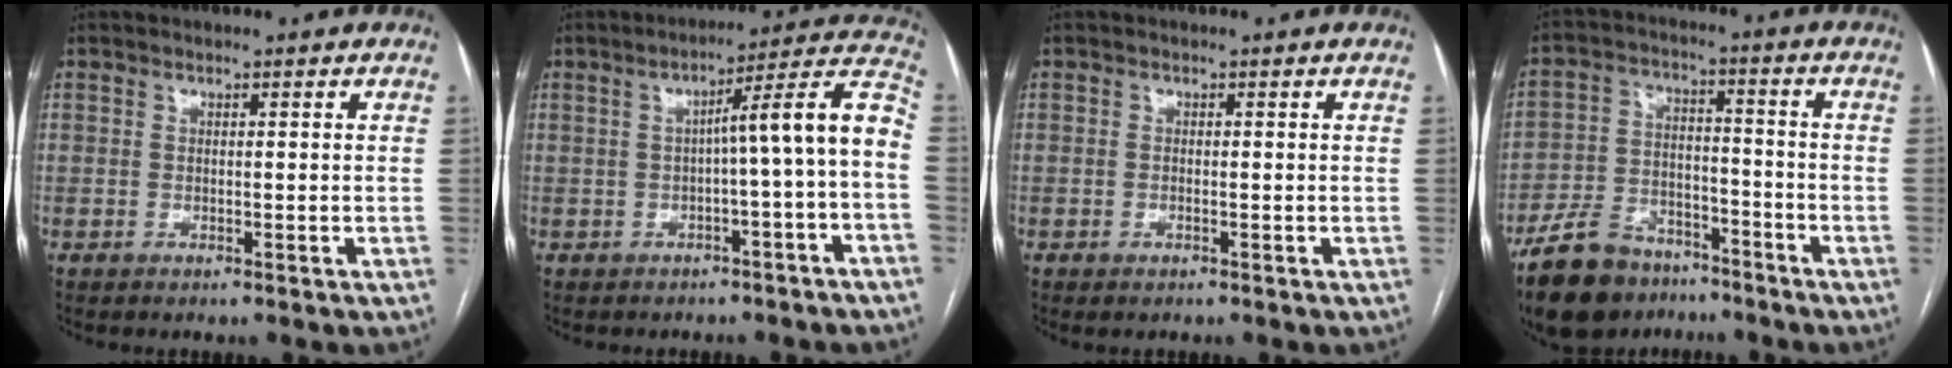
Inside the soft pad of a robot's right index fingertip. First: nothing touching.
{"total": 10.2, "force": [-1.4, -0.4, 10.1], "torque": [-0.128, 0.035, -0.023]}
{"total": 0.6, "force": [-0.4, 0.1, 0.4], "torque": [-0.006, -0.001, -0.005]}
{"total": 12.6, "force": [-9.5, 6.6, 5.1], "torque": [-0.103, 0.008, -0.163]}